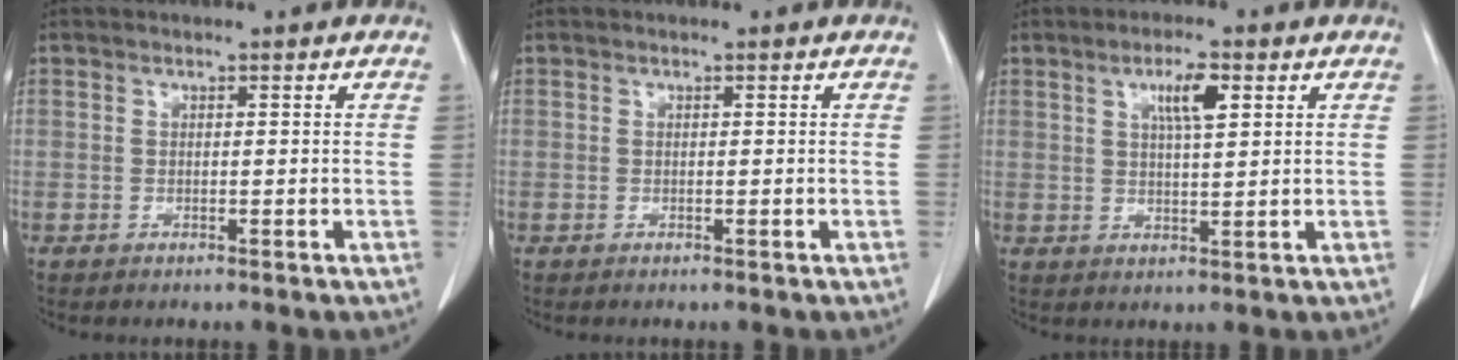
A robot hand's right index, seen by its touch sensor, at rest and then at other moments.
{"total": 0.0}
{"total": 4.8, "force": [2.1, 0.9, 4.3], "torque": [-0.077, 0.001, 0.038]}